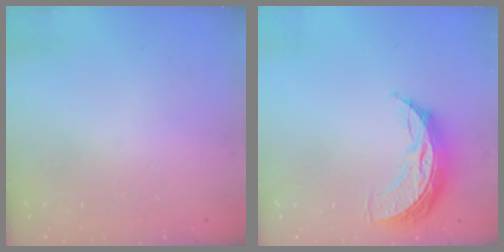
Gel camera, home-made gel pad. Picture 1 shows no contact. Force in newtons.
{"total": 9.9, "press": 9.9, "slide": 0.6}